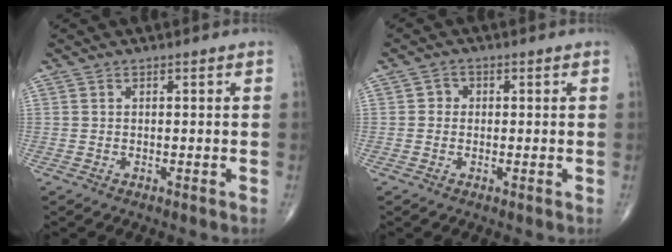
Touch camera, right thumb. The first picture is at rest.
{"total": 1.8, "force": [0.0, 1.6, 0.7], "torque": [0.002, 0.006, -0.006]}